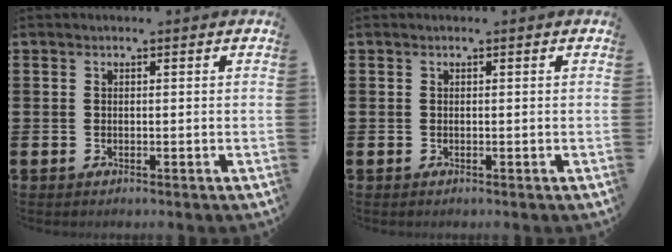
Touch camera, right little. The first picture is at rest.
{"total": 0.0}